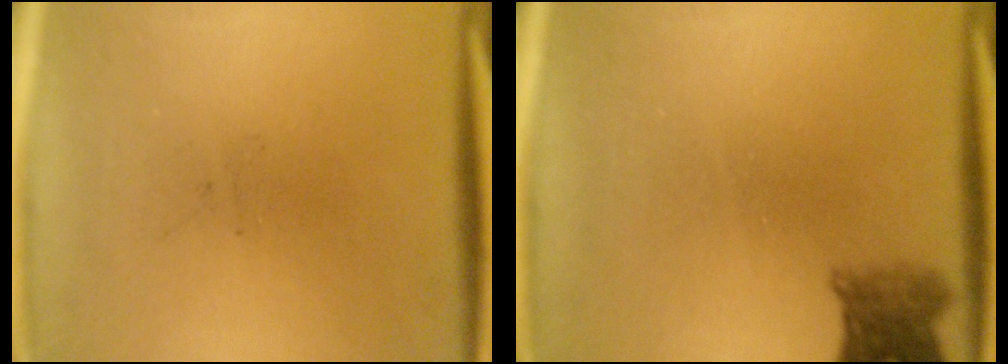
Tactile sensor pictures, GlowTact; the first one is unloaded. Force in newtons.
{"total": 3.8}